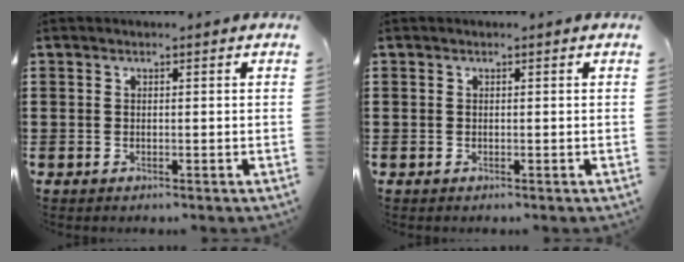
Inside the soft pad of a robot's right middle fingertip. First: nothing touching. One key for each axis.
{"total": 0.0}